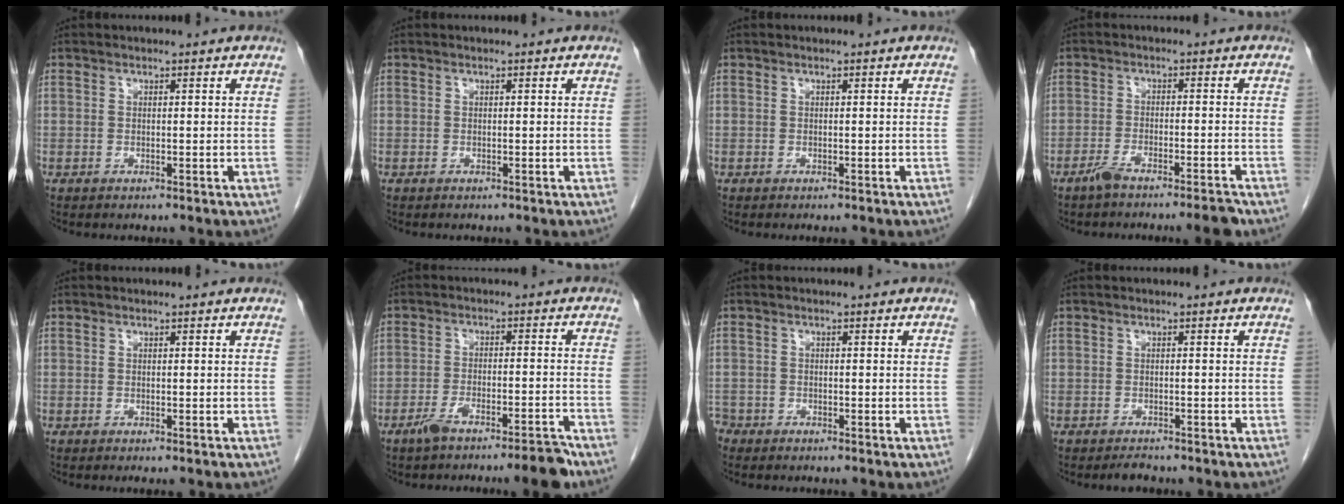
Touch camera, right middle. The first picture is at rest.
{"total": 0.0}
{"total": 0.6, "force": [-0.5, 0.0, 0.3], "torque": [-0.011, -0.004, -0.006]}
{"total": 4.9, "force": [-4.1, -0.2, 2.7], "torque": [-0.042, -0.001, -0.072]}
{"total": 0.5, "force": [-0.4, -0.1, 0.3], "torque": [-0.009, -0.004, -0.005]}
{"total": 6.6, "force": [-5.3, 0.2, 3.9], "torque": [-0.061, 0.003, -0.089]}
{"total": 2.1, "force": [-1.8, 1.1, 0.1], "torque": [-0.001, 0.002, -0.033]}
{"total": 1.5, "force": [-1.4, 0.3, 0.4], "torque": [-0.015, -0.006, -0.018]}